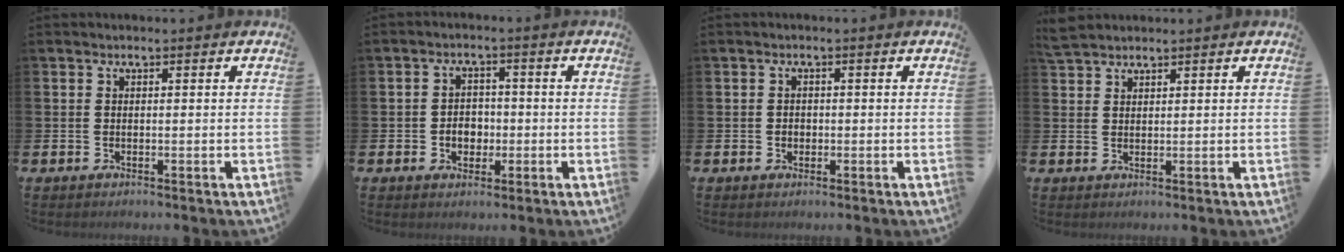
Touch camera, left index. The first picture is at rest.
{"total": 3.2, "force": [-0.8, 2.6, 1.7], "torque": [-0.023, -0.001, -0.022]}
{"total": 1.1, "force": [-0.2, 1.0, 0.4], "torque": [-0.010, 0.008, -0.005]}
{"total": 2.7, "force": [2.5, 0.9, 0.6], "torque": [-0.007, -0.004, 0.045]}